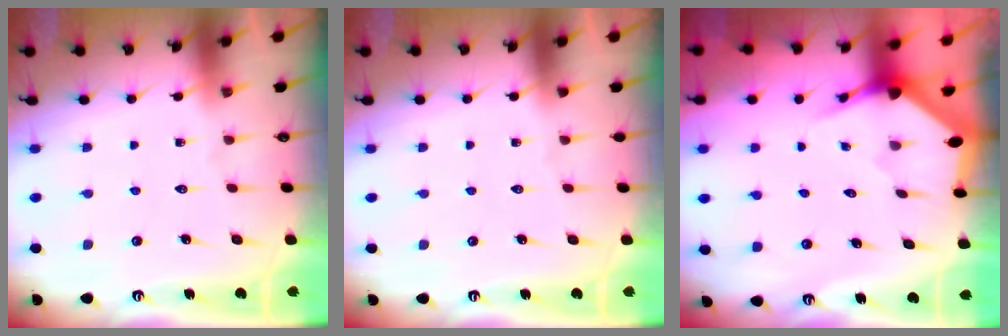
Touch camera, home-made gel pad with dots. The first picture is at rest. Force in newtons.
{"total": 0.0}
{"total": 2.9, "press": 2.9, "slide": 0.2}